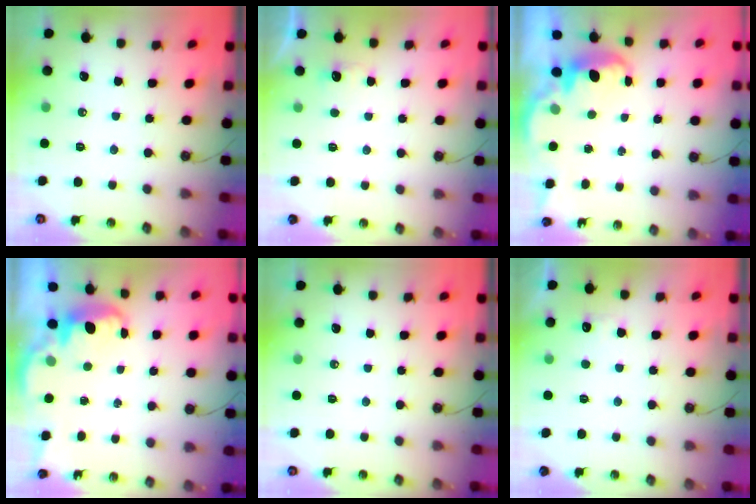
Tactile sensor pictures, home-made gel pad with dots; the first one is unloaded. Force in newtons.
{"total": 2.2, "press": 2.0, "slide": 0.9}
{"total": 2.7, "press": 2.7, "slide": 0.7}
{"total": 2.6, "press": 2.6, "slide": 0.6}
{"total": 0.0}
{"total": 4.2, "press": 4.0, "slide": 1.1}